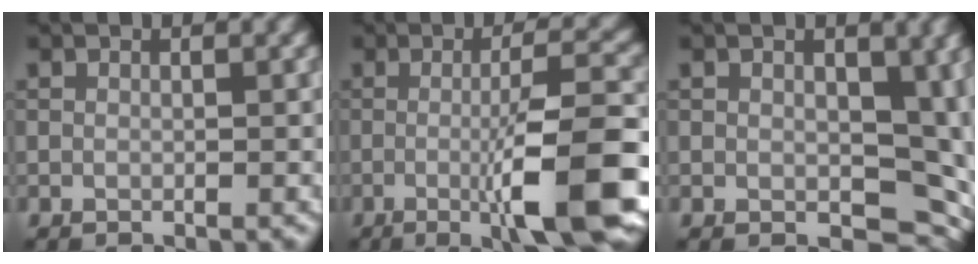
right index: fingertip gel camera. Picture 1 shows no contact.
{"total": 10.6, "force": [-2.5, 2.1, 10.1], "torque": [-0.130, 0.004, -0.045]}
{"total": 10.2, "force": [-0.1, 6.5, 7.8], "torque": [-0.093, -0.025, 0.011]}